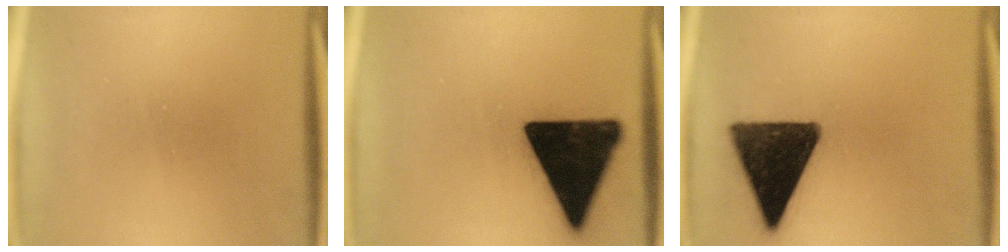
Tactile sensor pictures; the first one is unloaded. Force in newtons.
{"total": 19.9}
{"total": 15.6}